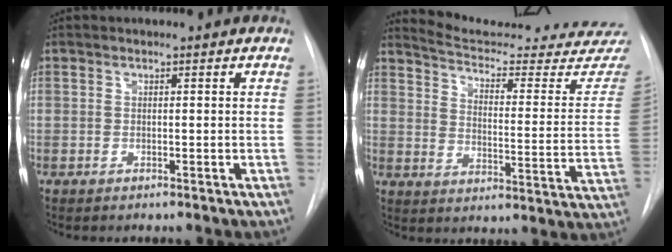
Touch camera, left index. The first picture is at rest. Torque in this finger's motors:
{"motor_torque": [0.87, -1.27, -0.09, -0.02]}